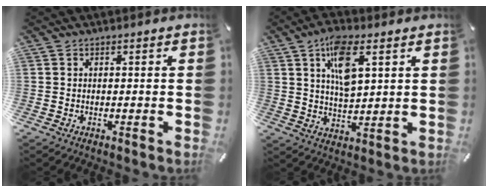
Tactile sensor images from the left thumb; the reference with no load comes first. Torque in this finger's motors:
{"motor_torque": [1.68, 1.85, 1.13, -1.18, 0.49]}